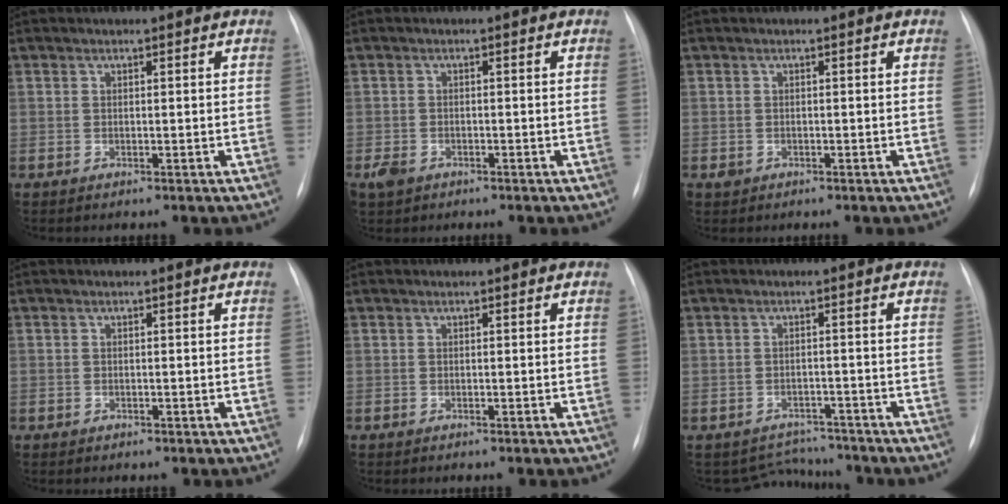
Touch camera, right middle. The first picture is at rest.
{"total": 2.4, "force": [-1.4, 1.7, 0.9], "torque": [-0.023, 0.000, -0.019]}
{"total": 0.8, "force": [-0.4, 0.7, 0.1], "torque": [-0.002, 0.002, -0.005]}
{"total": 0.5, "force": [-0.3, 0.4, 0.1], "torque": [-0.007, 0.004, -0.005]}
{"total": 0.0}
{"total": 4.6, "force": [-4.3, 1.2, -1.1], "torque": [0.013, 0.017, -0.058]}